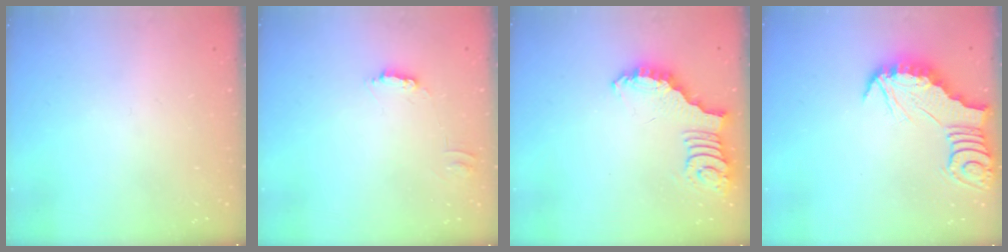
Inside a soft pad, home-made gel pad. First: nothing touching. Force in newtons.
{"total": 4.6, "press": 4.6, "slide": 0.2}
{"total": 2.5, "press": 2.5, "slide": 0.5}
{"total": 2.7, "press": 2.7, "slide": 0.3}